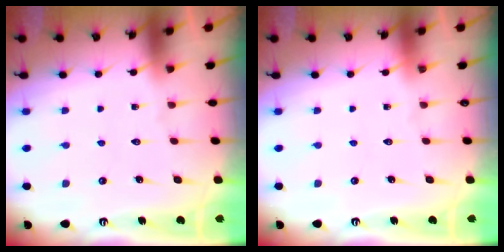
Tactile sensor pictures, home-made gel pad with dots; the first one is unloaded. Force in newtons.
{"total": 0.0}